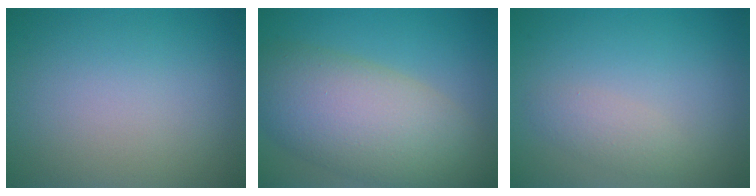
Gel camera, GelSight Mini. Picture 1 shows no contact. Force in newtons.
{"total": 10.0, "press": 10.0, "slide": 0.6}
{"total": 1.6, "press": 1.6, "slide": 0.1}